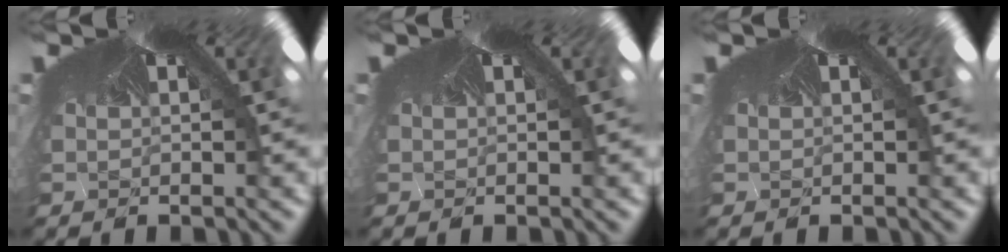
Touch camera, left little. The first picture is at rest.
{"total": 0.0}
{"total": 0.0}